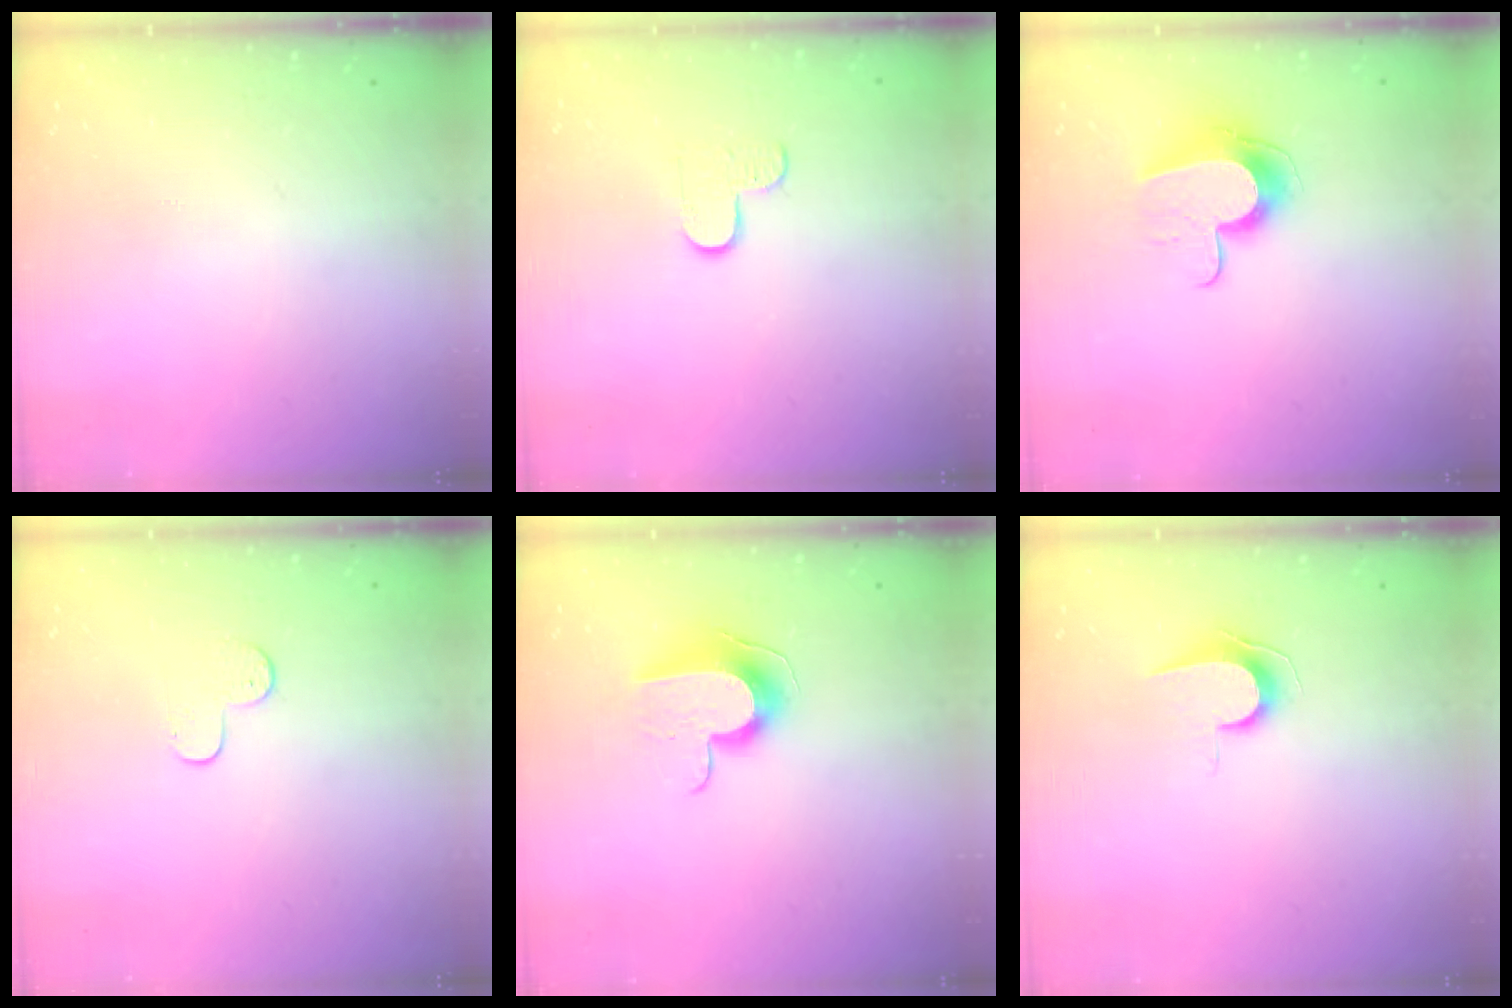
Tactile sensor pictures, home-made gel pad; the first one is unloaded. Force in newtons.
{"total": 3.6, "press": 3.6, "slide": 0.4}
{"total": 11.8, "press": 11.7, "slide": 0.7}
{"total": 5.3, "press": 5.3, "slide": 0.5}
{"total": 9.5, "press": 9.5, "slide": 0.5}
{"total": 7.1, "press": 7.0, "slide": 0.7}